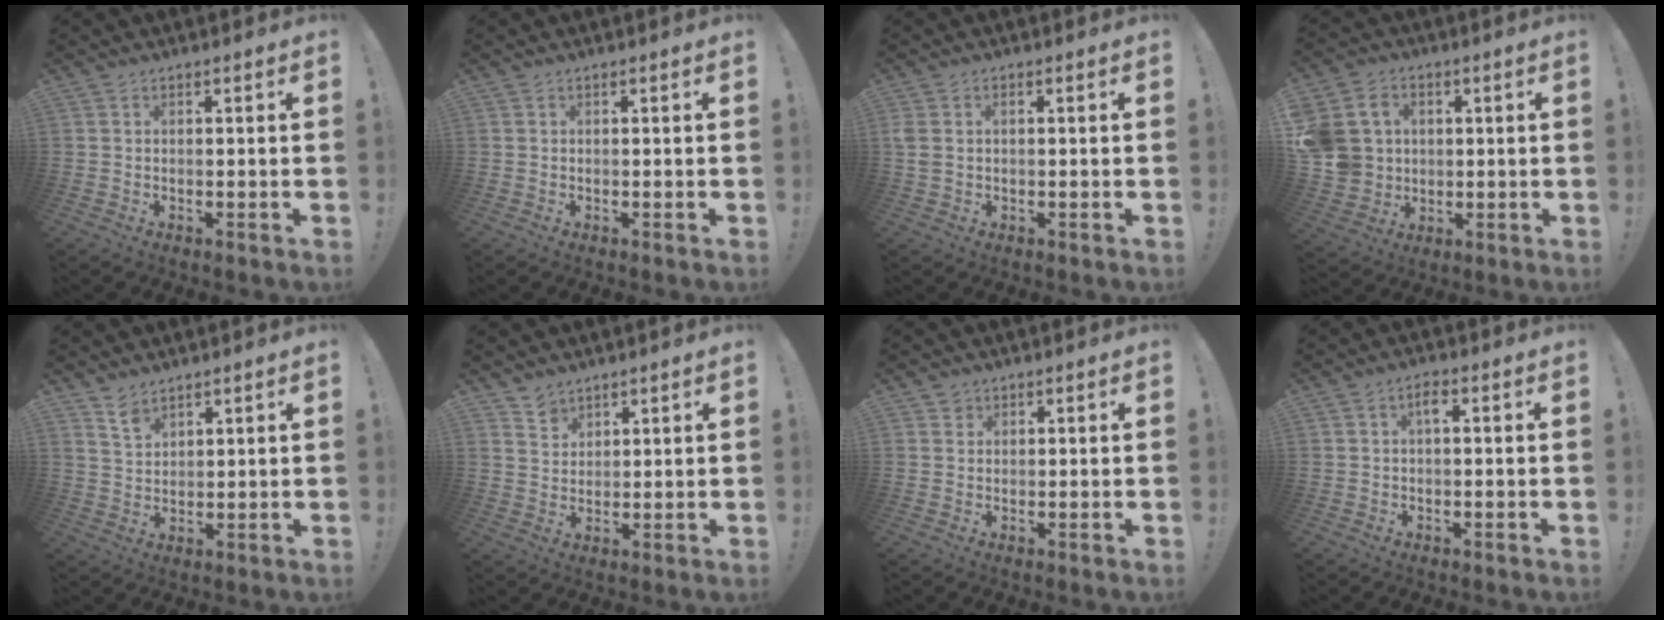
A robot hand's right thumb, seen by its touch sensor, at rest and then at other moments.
{"total": 0.0}
{"total": 2.3, "force": [0.4, 1.6, 1.6], "torque": [-0.036, 0.008, 0.010]}
{"total": 12.2, "force": [1.9, 11.0, 4.9], "torque": [-0.097, 0.000, 0.047]}
{"total": 4.8, "force": [3.9, 2.1, 1.8], "torque": [-0.030, -0.026, 0.073]}
{"total": 4.5, "force": [3.6, 2.7, 0.3], "torque": [0.000, -0.031, 0.066]}
{"total": 1.6, "force": [1.1, 1.2, 0.2], "torque": [0.009, -0.009, 0.017]}
{"total": 2.5, "force": [0.4, 0.8, 2.4], "torque": [-0.034, 0.003, -0.001]}